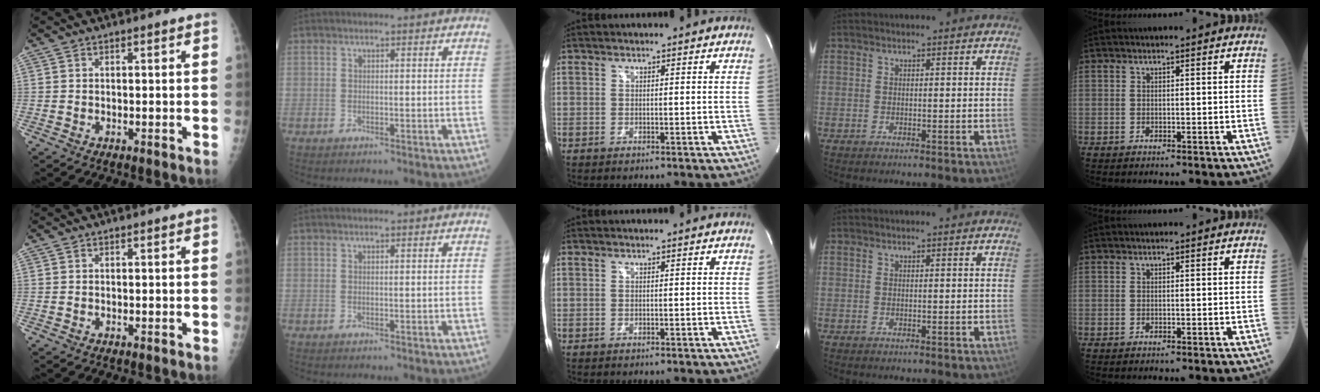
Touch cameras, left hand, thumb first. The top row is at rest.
{}